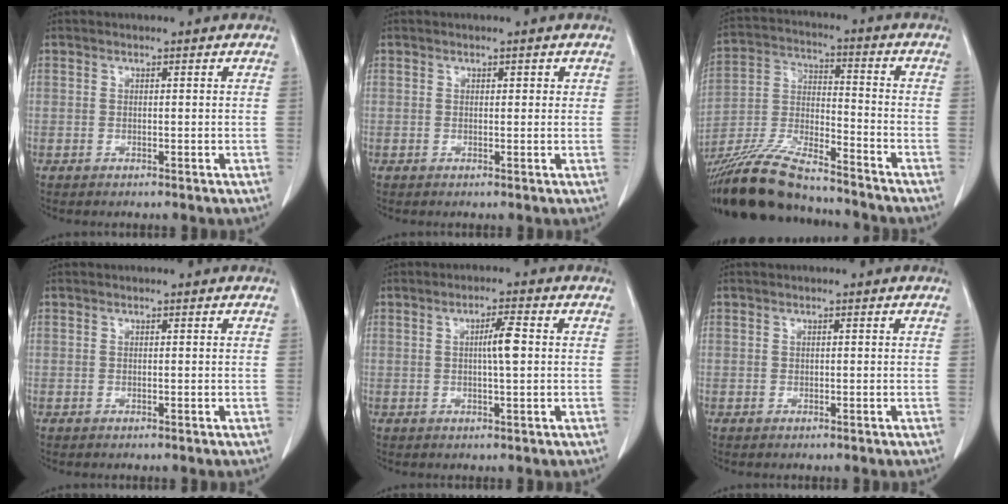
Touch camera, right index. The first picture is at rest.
{"total": 1.0, "force": [0.4, 0.7, 0.7], "torque": [-0.004, 0.001, 0.003]}
{"total": 17.3, "force": [-15.3, 2.8, 7.6], "torque": [-0.160, -0.008, -0.278]}
{"total": 0.0}
{"total": 3.8, "force": [0.3, 0.2, 3.8], "torque": [-0.066, 0.001, 0.004]}
{"total": 0.0}